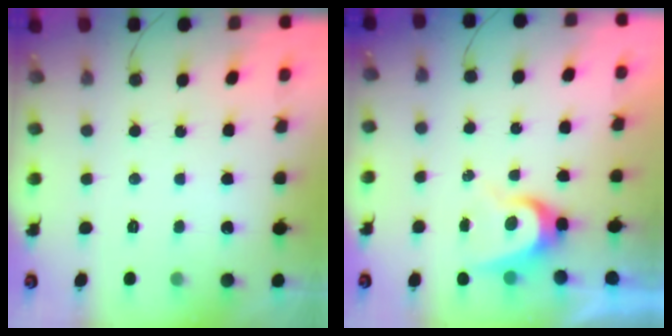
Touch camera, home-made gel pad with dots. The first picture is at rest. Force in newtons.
{"total": 6.1, "press": 6.1, "slide": 0.5}